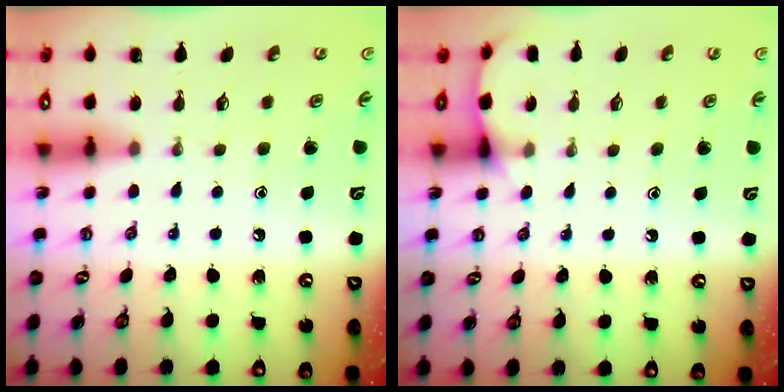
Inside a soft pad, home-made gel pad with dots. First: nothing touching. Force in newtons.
{"total": 5.7, "press": 5.7, "slide": 0.4}